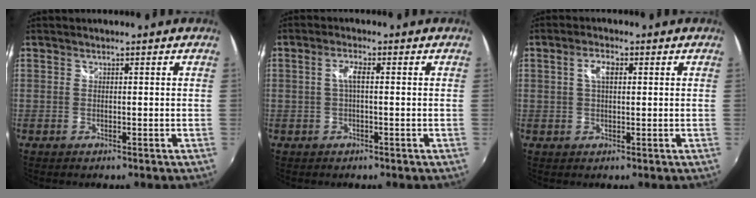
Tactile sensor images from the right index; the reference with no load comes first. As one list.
[{"total": 2.6, "force": [0.0, 0.5, 2.5], "torque": [-0.051, 0.006, 0.000]}, {"total": 3.4, "force": [0.8, 1.6, 2.9], "torque": [-0.055, 0.008, 0.015]}]